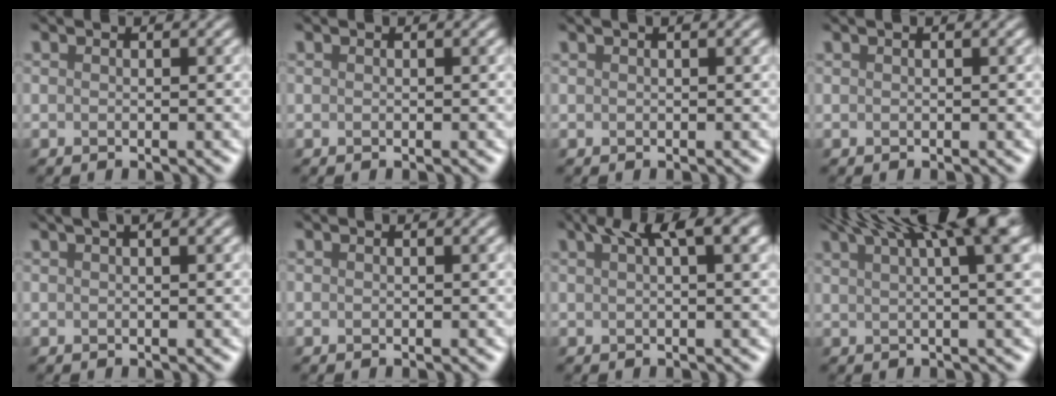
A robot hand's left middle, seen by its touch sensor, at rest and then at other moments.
{"total": 0.0}
{"total": 1.2, "force": [0.8, 0.3, 0.9], "torque": [-0.015, 0.005, 0.008]}
{"total": 0.6, "force": [0.4, 0.1, 0.4], "torque": [-0.007, 0.008, 0.006]}
{"total": 4.5, "force": [2.5, 1.8, 3.3], "torque": [-0.022, 0.020, 0.010]}
{"total": 0.0}
{"total": 5.2, "force": [3.0, 1.1, 4.1], "torque": [-0.056, 0.015, 0.046]}
{"total": 11.5, "force": [6.8, 2.8, 8.9], "torque": [-0.093, 0.042, 0.079]}